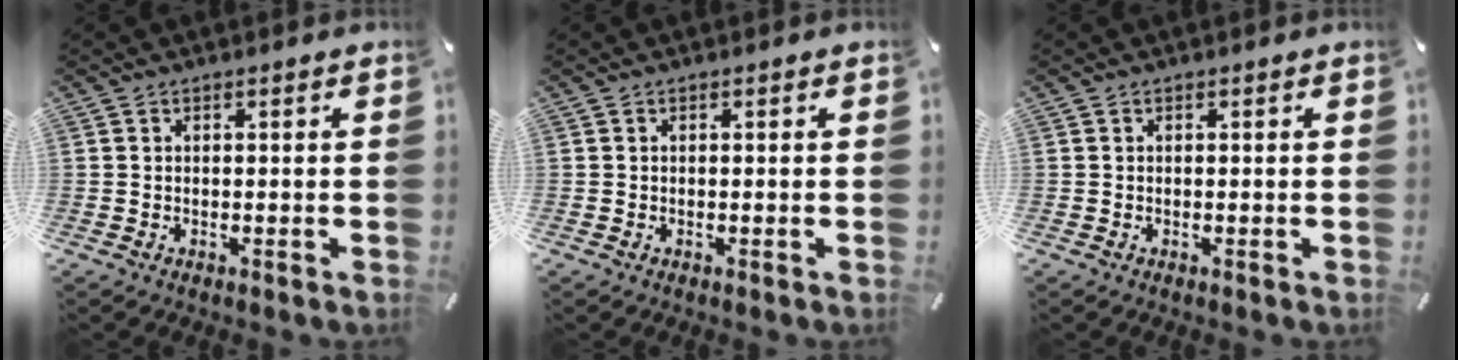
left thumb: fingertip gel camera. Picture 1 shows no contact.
{"total": 0.0}
{"total": 0.0}